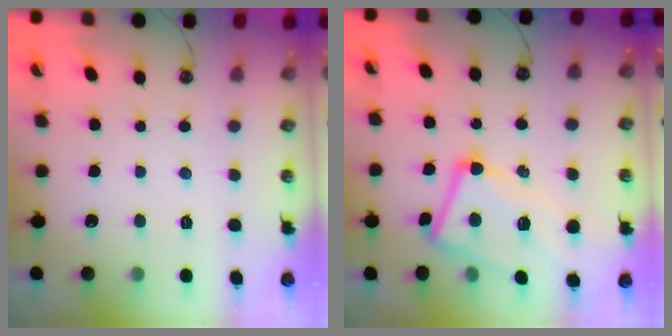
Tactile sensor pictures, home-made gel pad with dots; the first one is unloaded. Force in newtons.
{"total": 7.5, "press": 7.5, "slide": 0.8}